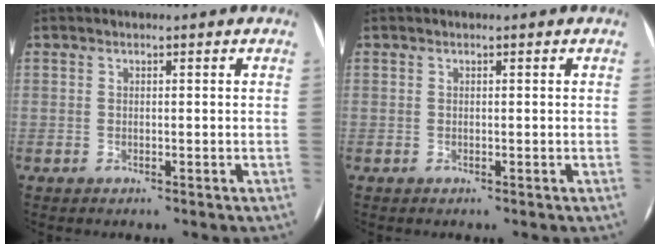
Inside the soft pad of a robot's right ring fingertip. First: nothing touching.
{"total": 0.0}